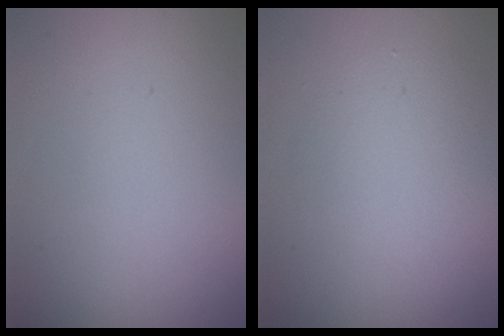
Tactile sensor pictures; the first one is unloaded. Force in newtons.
{"total": 3.9, "press": 3.9, "slide": 0.3}